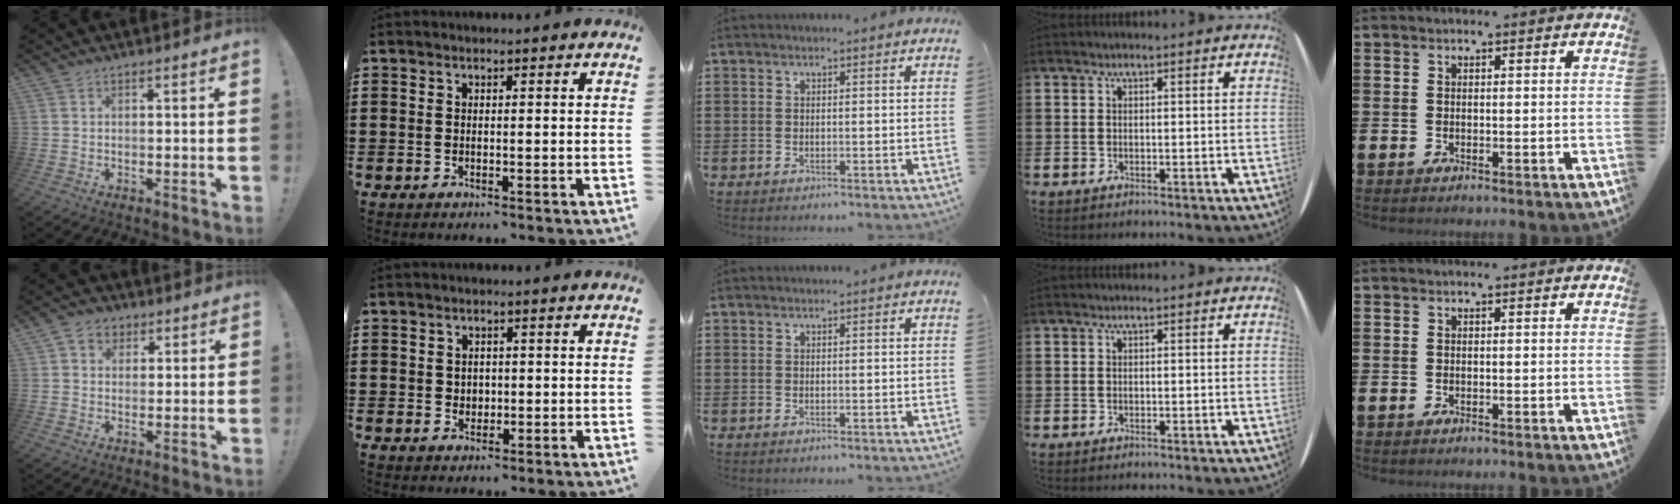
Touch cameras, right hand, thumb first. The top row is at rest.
{"thumb": {"total": 5.0, "force": [1.9, 4.2, 2.0], "torque": [-0.029, 0.001, 0.035]}, "index": {"total": 1.6, "force": [0.3, 1.6, 0.4], "torque": [-0.013, 0.010, 0.003]}}